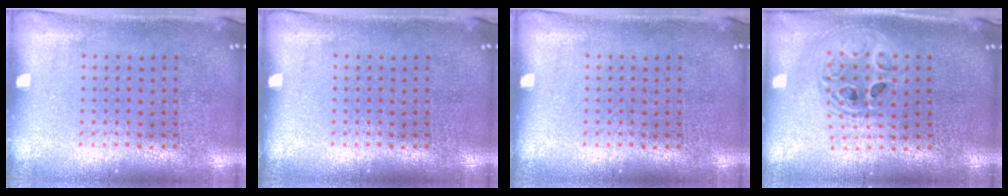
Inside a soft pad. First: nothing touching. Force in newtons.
{"total": 0.0}
{"total": 0.0}
{"total": 1.9, "press": 1.6, "slide": 1.1}